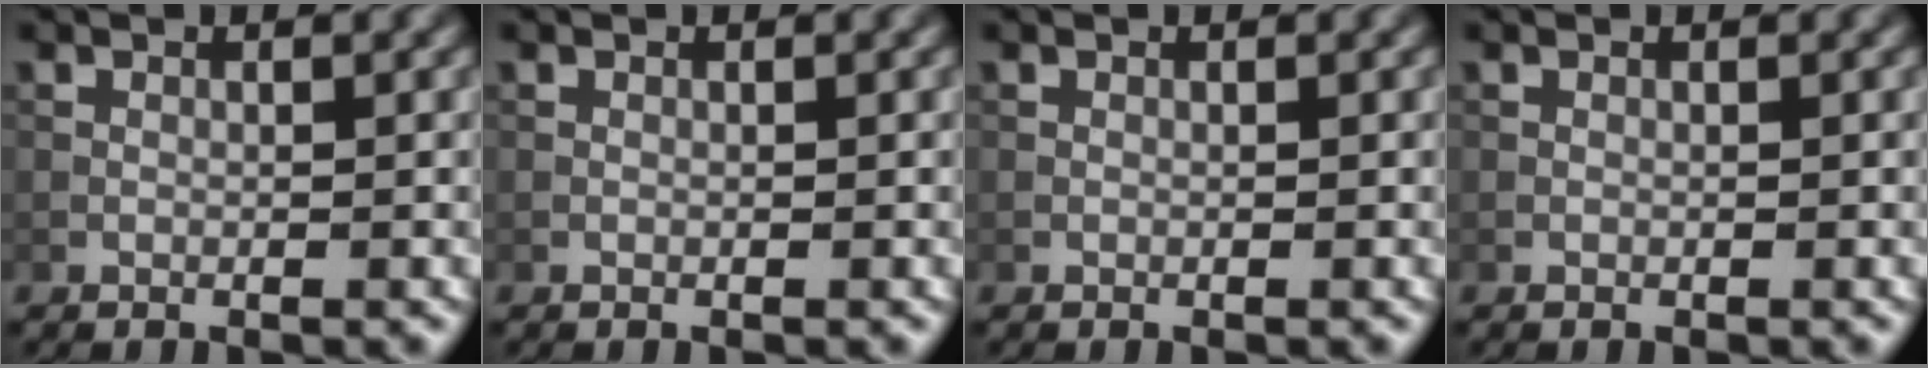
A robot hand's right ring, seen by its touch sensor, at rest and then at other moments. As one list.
[{"total": 0.0}, {"total": 0.0}, {"total": 0.0}]